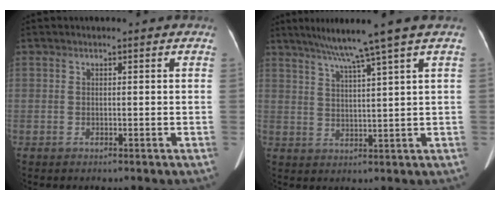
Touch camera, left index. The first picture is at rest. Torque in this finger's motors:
{"motor_torque": [0.28, -0.31, 0.04, 0.11]}